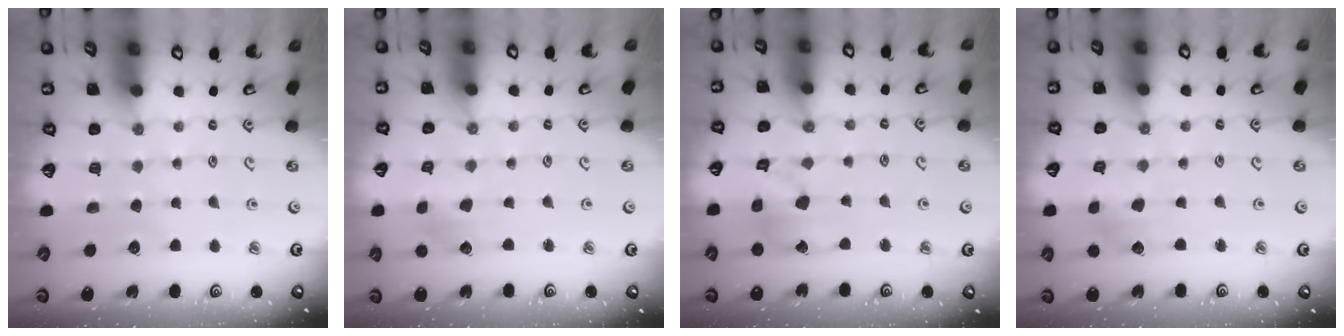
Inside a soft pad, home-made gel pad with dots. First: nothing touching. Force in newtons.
{"total": 2.8, "press": 2.8, "slide": 0.4}
{"total": 11.9, "press": 11.8, "slide": 1.6}
{"total": 3.5, "press": 3.5, "slide": 0.2}